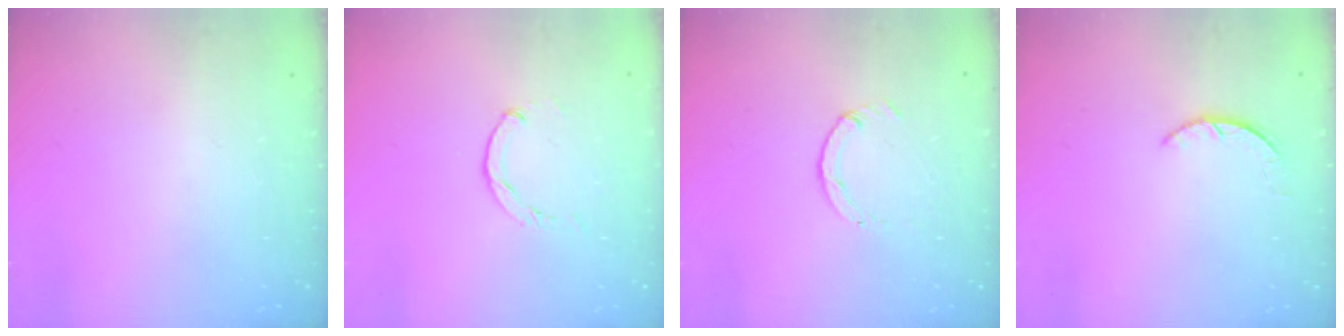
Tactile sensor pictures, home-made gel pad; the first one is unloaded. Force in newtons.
{"total": 0.0}
{"total": 1.1, "press": 1.1, "slide": 0.2}
{"total": 1.6, "press": 1.6, "slide": 0.3}